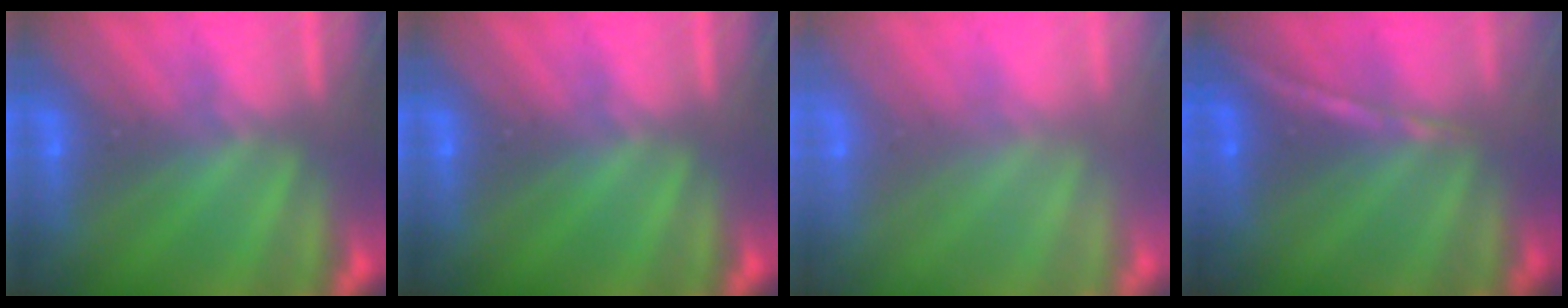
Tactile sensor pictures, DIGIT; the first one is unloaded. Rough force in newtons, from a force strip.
{"total": 0.0}
{"total": 8.5}
{"total": 1.3}